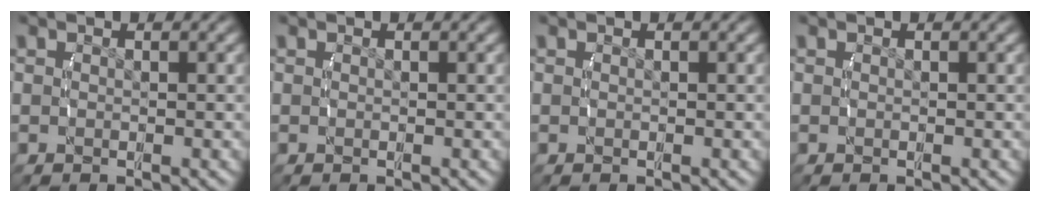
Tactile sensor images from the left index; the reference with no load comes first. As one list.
[{"total": 0.0}, {"total": 0.0}, {"total": 0.0}]